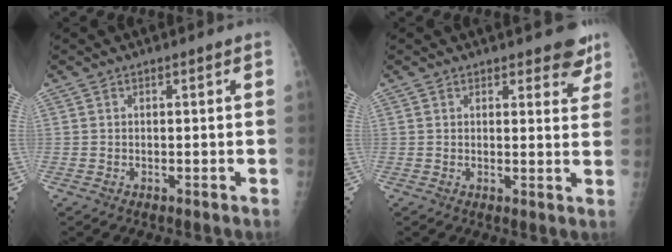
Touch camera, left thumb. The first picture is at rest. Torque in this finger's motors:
{"motor_torque": [3.25, 1.77, 0.60, 0.00, 0.01]}